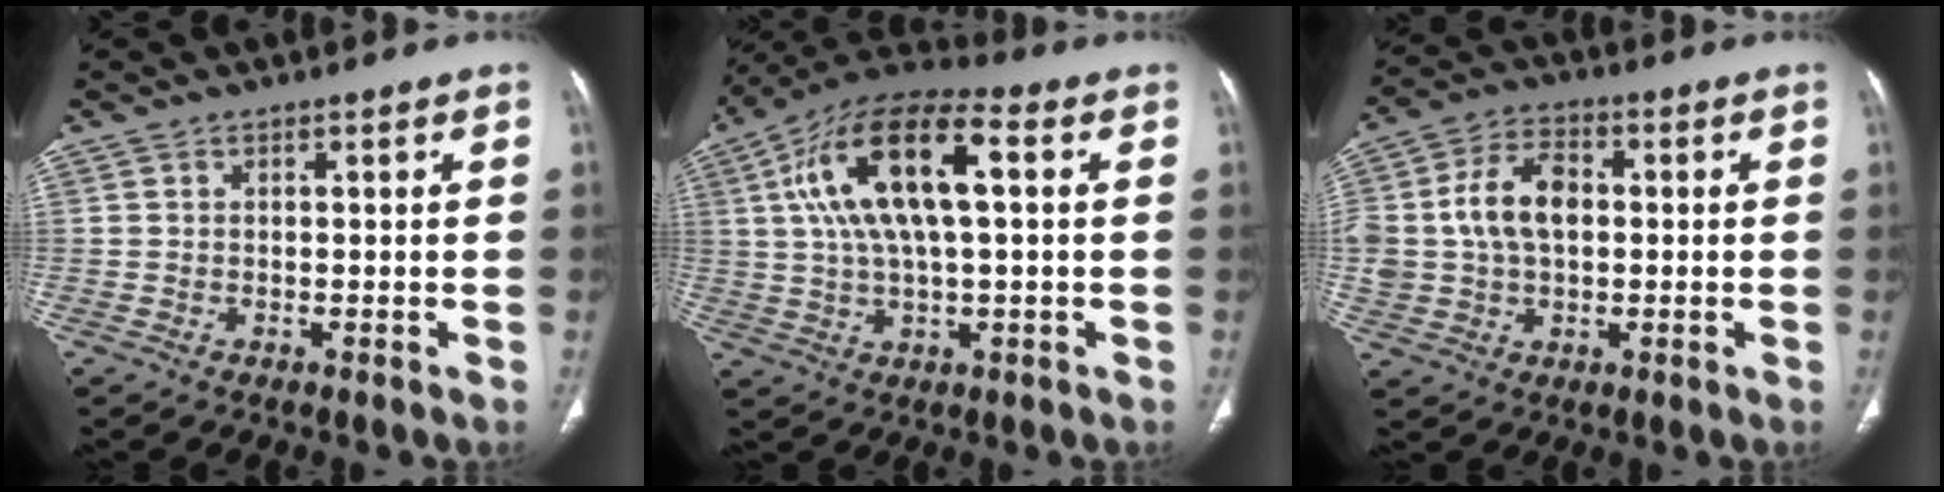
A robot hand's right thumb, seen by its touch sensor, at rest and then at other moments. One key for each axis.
{"total": 17.8, "fx": 3.8, "fy": 7.1, "fz": 15.9, "tx": -0.294, "ty": 0.028, "tz": 0.060}
{"total": 11.7, "fx": 0.9, "fy": 8.0, "fz": 8.5, "tx": -0.148, "ty": 0.018, "tz": 0.017}